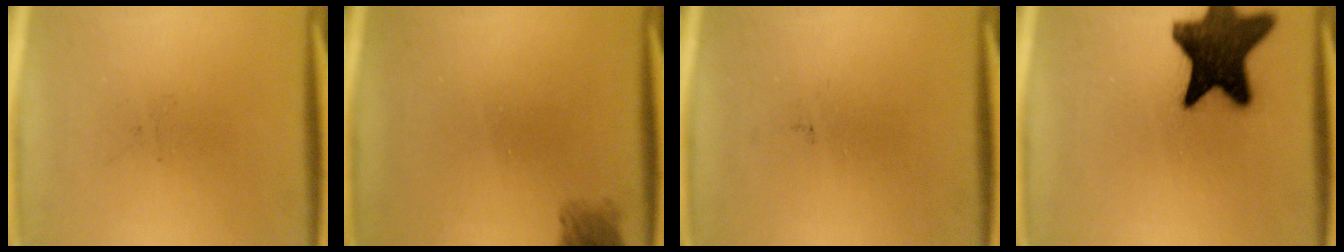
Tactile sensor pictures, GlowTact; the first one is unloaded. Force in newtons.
{"total": 2.1}
{"total": 0.0}
{"total": 17.7}